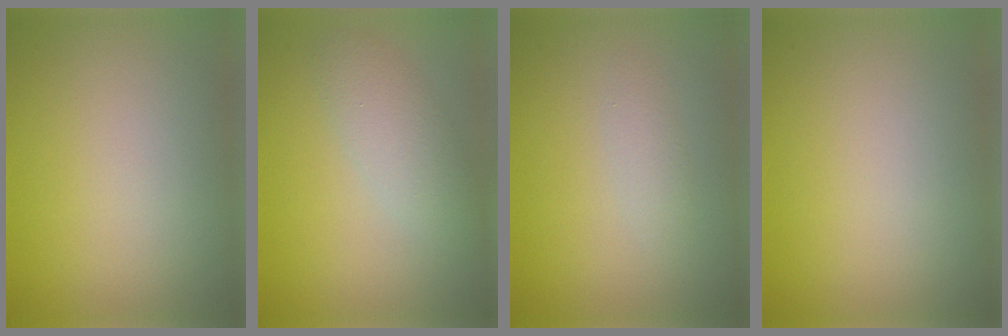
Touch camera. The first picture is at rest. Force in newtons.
{"total": 2.9, "press": 2.9, "slide": 0.3}
{"total": 1.1, "press": 1.1, "slide": 0.0}
{"total": 0.0}